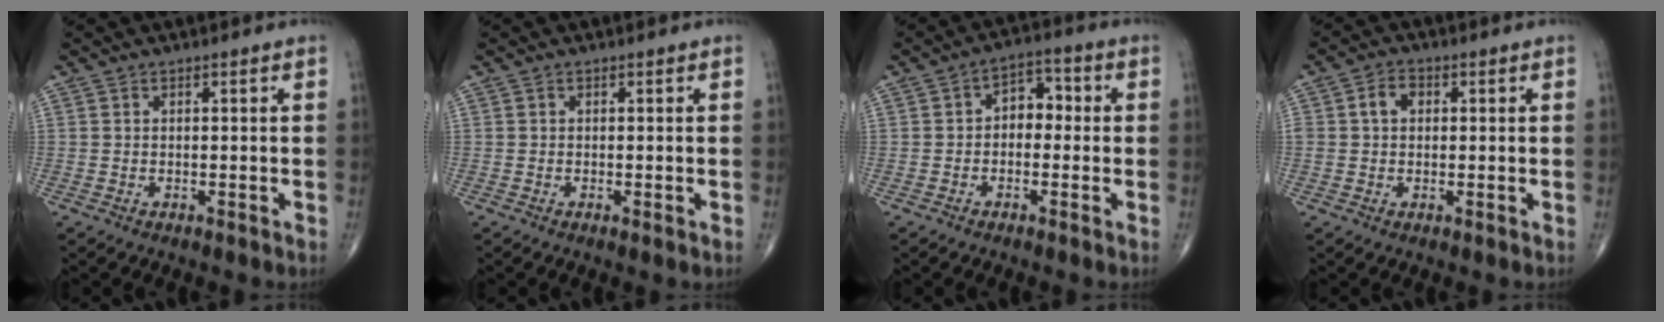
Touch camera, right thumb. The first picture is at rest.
{"total": 0.6, "force": [-0.1, 0.0, 0.6], "torque": [-0.012, -0.002, -0.003]}
{"total": 5.6, "force": [-0.2, 4.0, 3.9], "torque": [-0.026, 0.023, -0.016]}
{"total": 3.8, "force": [0.7, 2.8, 2.4], "torque": [-0.039, 0.012, 0.010]}